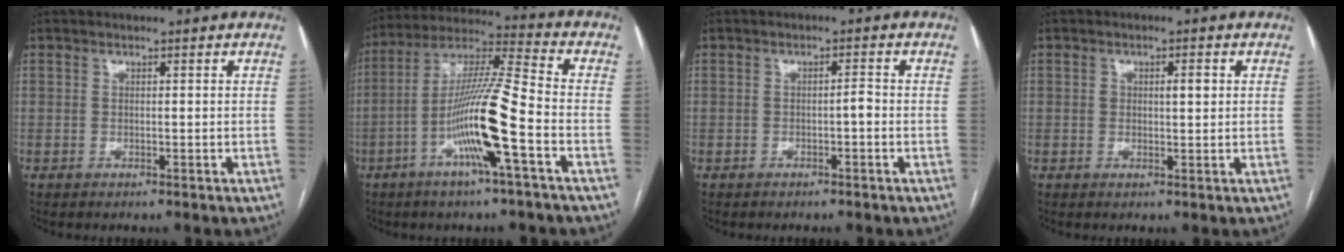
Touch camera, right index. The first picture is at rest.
{"total": 14.0, "force": [-4.9, -0.1, 13.1], "torque": [-0.252, 0.006, -0.095]}
{"total": 1.4, "force": [-0.5, 0.2, 1.2], "torque": [-0.018, 0.003, -0.009]}
{"total": 2.5, "force": [0.6, 1.0, 2.2], "torque": [-0.039, 0.006, 0.010]}